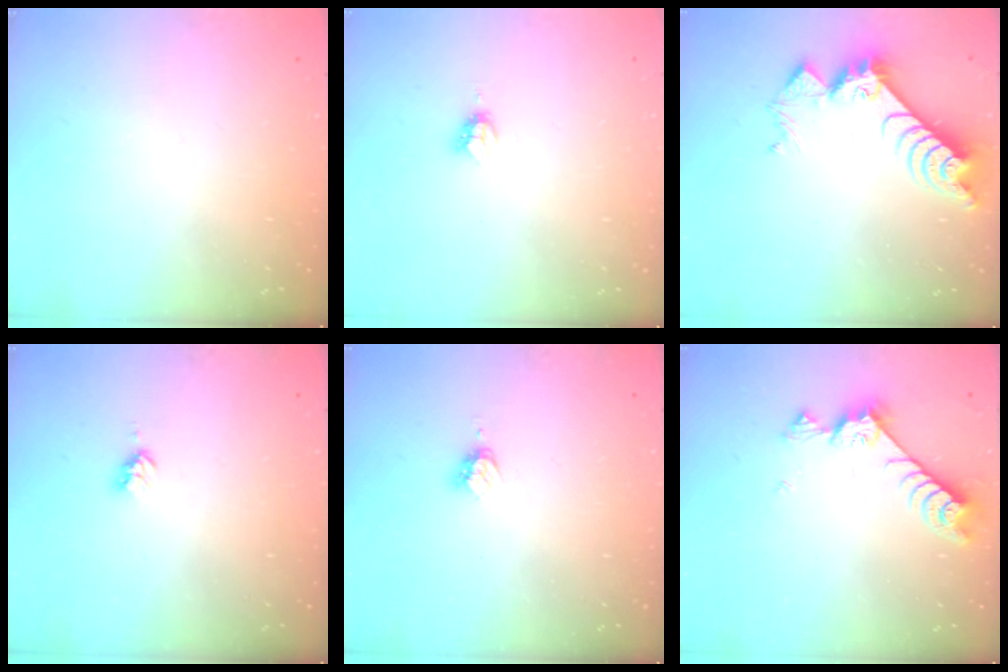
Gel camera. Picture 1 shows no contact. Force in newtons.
{"total": 3.9, "press": 3.9, "slide": 0.5}
{"total": 9.8, "press": 9.7, "slide": 0.9}
{"total": 2.8, "press": 2.8, "slide": 0.2}
{"total": 4.5, "press": 4.5, "slide": 0.5}
{"total": 8.5, "press": 8.4, "slide": 1.4}